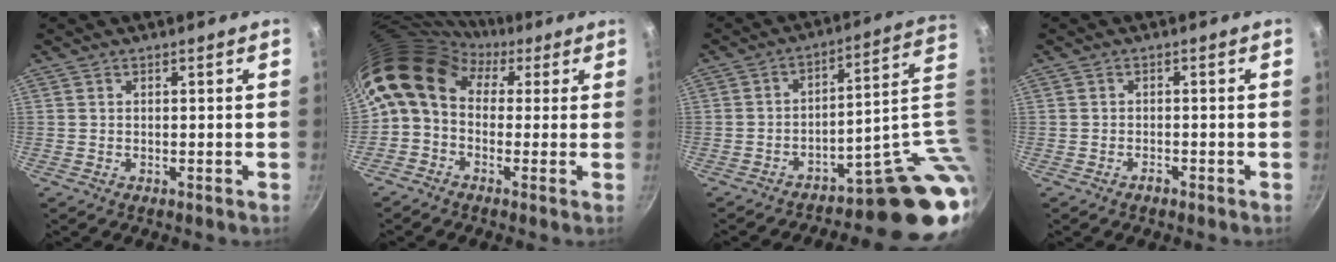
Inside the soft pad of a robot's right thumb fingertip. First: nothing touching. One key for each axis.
{"total": 13.6, "fx": 2.9, "fy": 10.2, "fz": 8.5, "tx": -0.158, "ty": 0.031, "tz": 0.025}
{"total": 16.4, "fx": -4.5, "fy": 4.8, "fz": 15.0, "tx": -0.123, "ty": 0.031, "tz": -0.062}
{"total": 1.2, "fx": -1.0, "fy": 0.6, "fz": 0.5, "tx": -0.008, "ty": 0.012, "tz": -0.017}